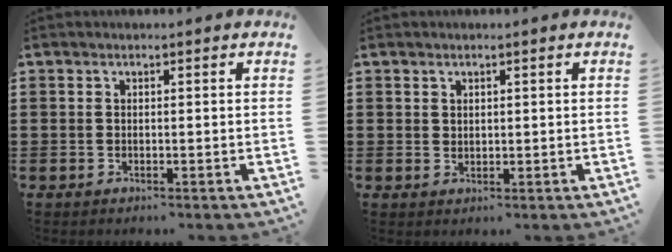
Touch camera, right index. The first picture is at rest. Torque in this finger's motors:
{"motor_torque": [-0.18, 0.37, -0.06, -0.01]}